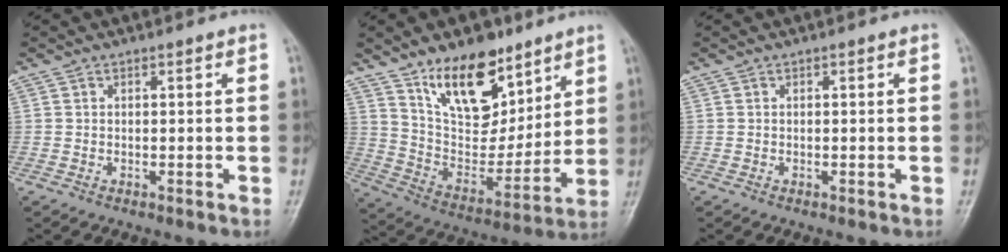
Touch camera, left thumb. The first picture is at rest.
{"total": 17.8, "force": [11.4, 9.2, 10.1], "torque": [-0.109, -0.074, 0.211]}
{"total": 0.0}